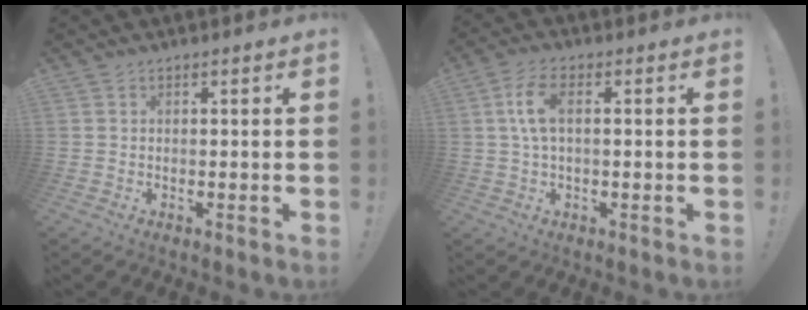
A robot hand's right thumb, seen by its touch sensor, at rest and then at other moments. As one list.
[{"total": 7.1, "force": [0.8, 3.0, 6.4], "torque": [-0.133, -0.004, 0.012]}]